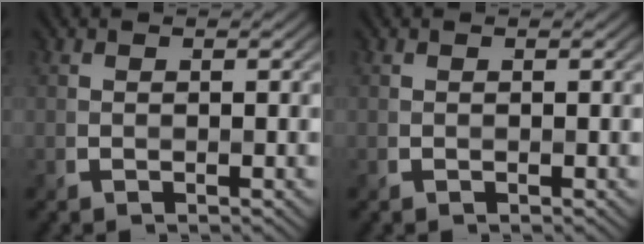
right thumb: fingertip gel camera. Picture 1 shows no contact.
{"total": 0.0}